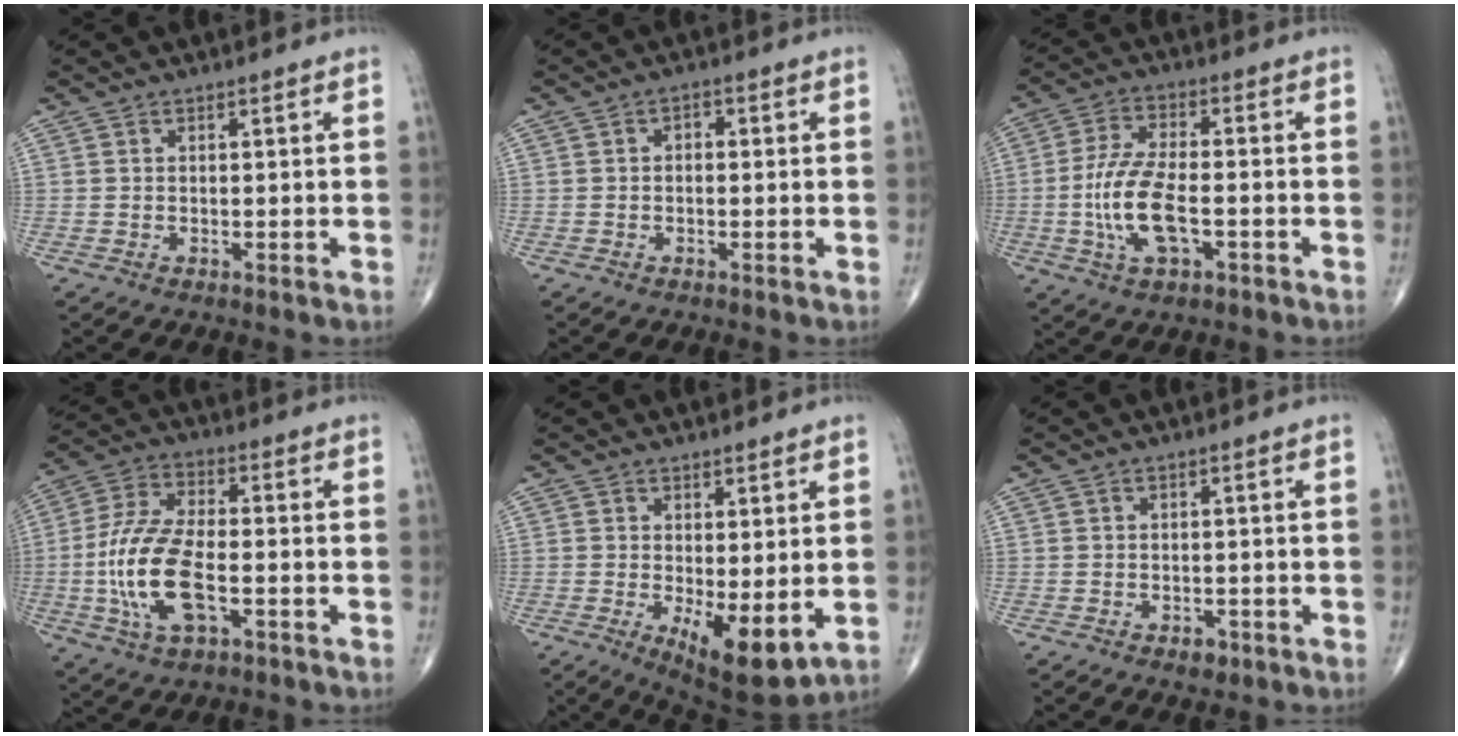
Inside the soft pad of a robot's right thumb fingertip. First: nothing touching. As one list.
[{"total": 1.7, "force": [0.0, 1.1, 1.2], "torque": [-0.009, 0.007, -0.005]}, {"total": 11.3, "force": [-2.7, 4.9, 9.9], "torque": [-0.205, 0.014, -0.051]}, {"total": 14.7, "force": [-3.5, 6.8, 12.6], "torque": [-0.267, 0.019, -0.065]}, {"total": 9.2, "force": [-1.7, 3.5, 8.3], "torque": [-0.125, -0.026, -0.015]}, {"total": 2.0, "force": [-1.1, 1.2, 1.0], "torque": [-0.010, 0.002, -0.013]}]